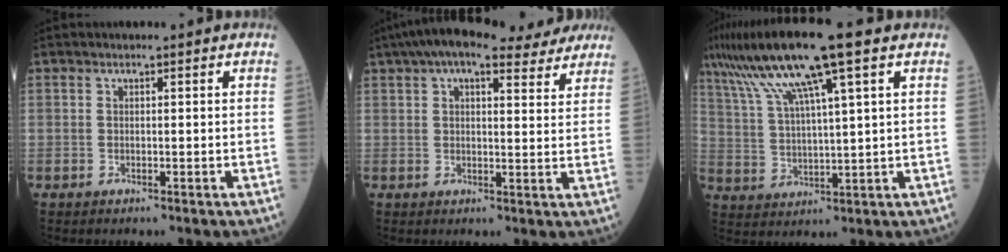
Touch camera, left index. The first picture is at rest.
{"total": 16.9, "force": [13.6, 5.0, 8.8], "torque": [-0.140, 0.051, 0.180]}
{"total": 14.6, "force": [8.7, 0.1, 11.7], "torque": [-0.221, 0.031, 0.154]}